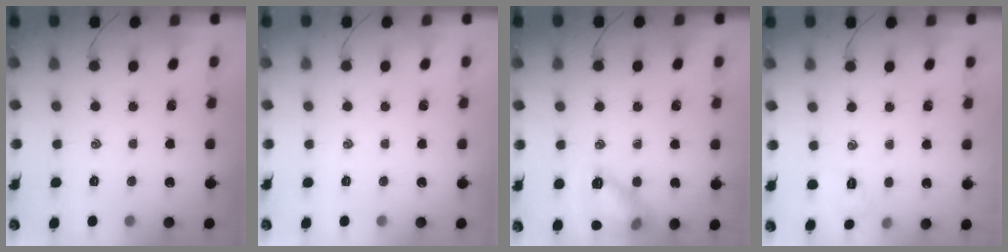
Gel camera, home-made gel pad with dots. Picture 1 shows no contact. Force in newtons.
{"total": 0.0}
{"total": 11.8, "press": 11.8, "slide": 0.2}
{"total": 3.2, "press": 3.1, "slide": 1.0}